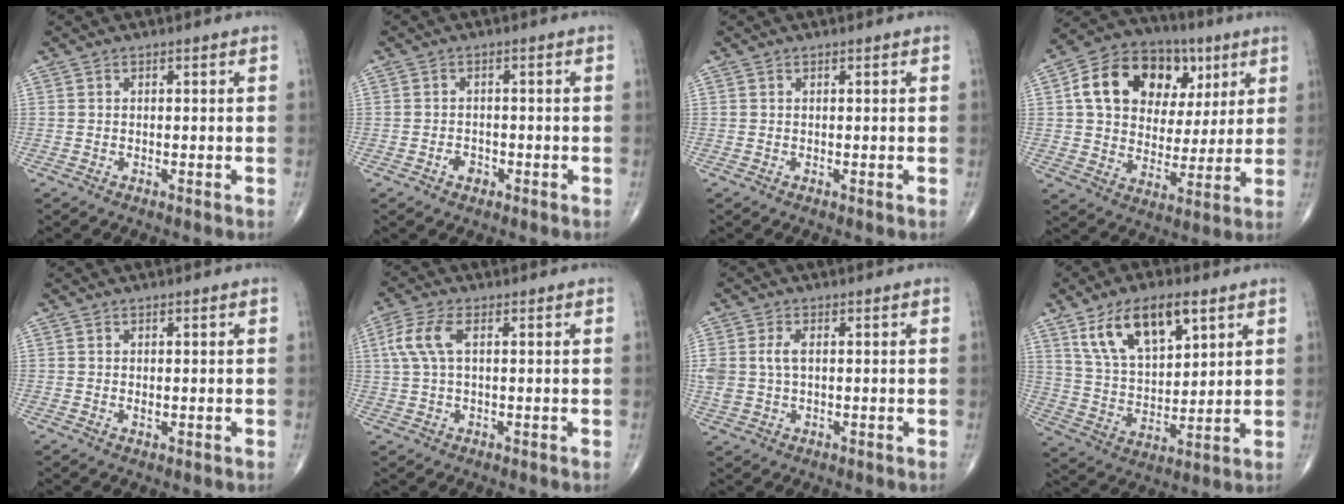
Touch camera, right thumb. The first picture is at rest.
{"total": 2.1, "force": [-1.1, 1.5, 1.0], "torque": [-0.009, 0.008, -0.017]}
{"total": 0.0}
{"total": 19.3, "force": [6.1, 14.3, 11.4], "torque": [-0.156, 0.009, 0.100]}
{"total": 0.6, "force": [0.0, 0.4, 0.5], "torque": [-0.005, -0.001, -0.001]}
{"total": 6.1, "force": [1.5, 2.7, 5.3], "torque": [-0.139, 0.017, 0.030]}
{"total": 4.8, "force": [0.7, 2.9, 3.7], "torque": [-0.093, 0.007, 0.015]}
{"total": 14.9, "force": [7.8, 7.1, 10.6], "torque": [-0.163, -0.024, 0.150]}